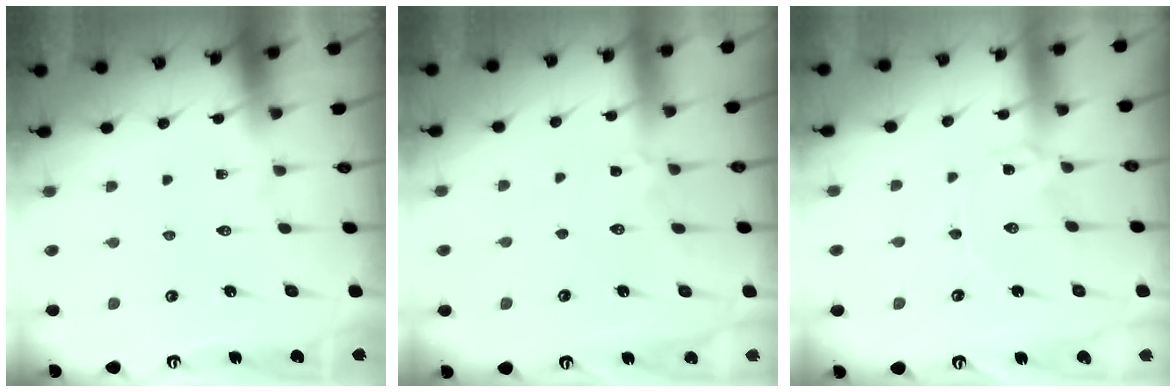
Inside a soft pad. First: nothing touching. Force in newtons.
{"total": 3.7, "press": 3.7, "slide": 0.5}
{"total": 0.0}